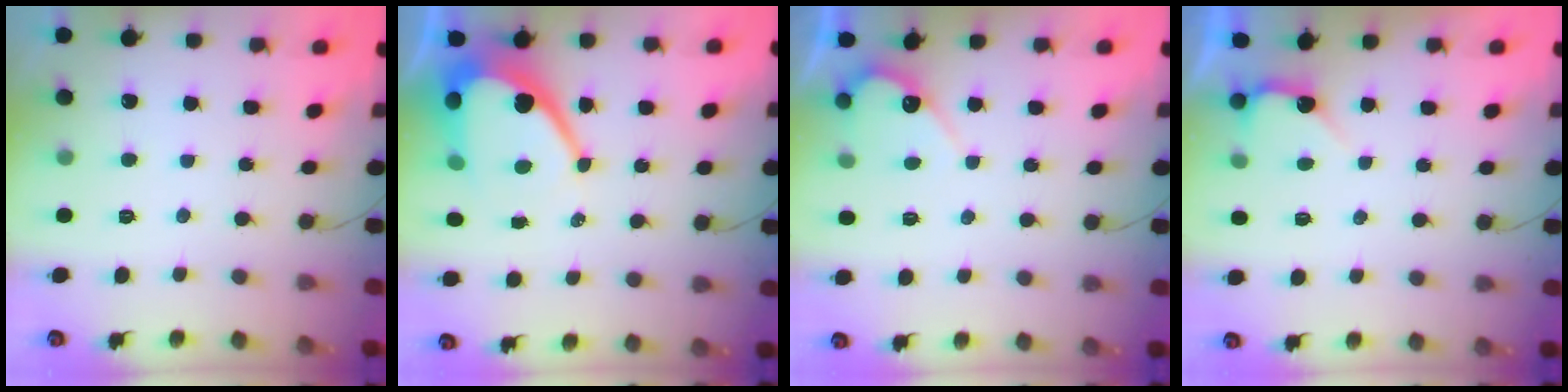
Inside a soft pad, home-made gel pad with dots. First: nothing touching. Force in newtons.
{"total": 13.0, "press": 13.0, "slide": 1.3}
{"total": 5.9, "press": 5.9, "slide": 0.2}
{"total": 2.8, "press": 2.8, "slide": 0.2}